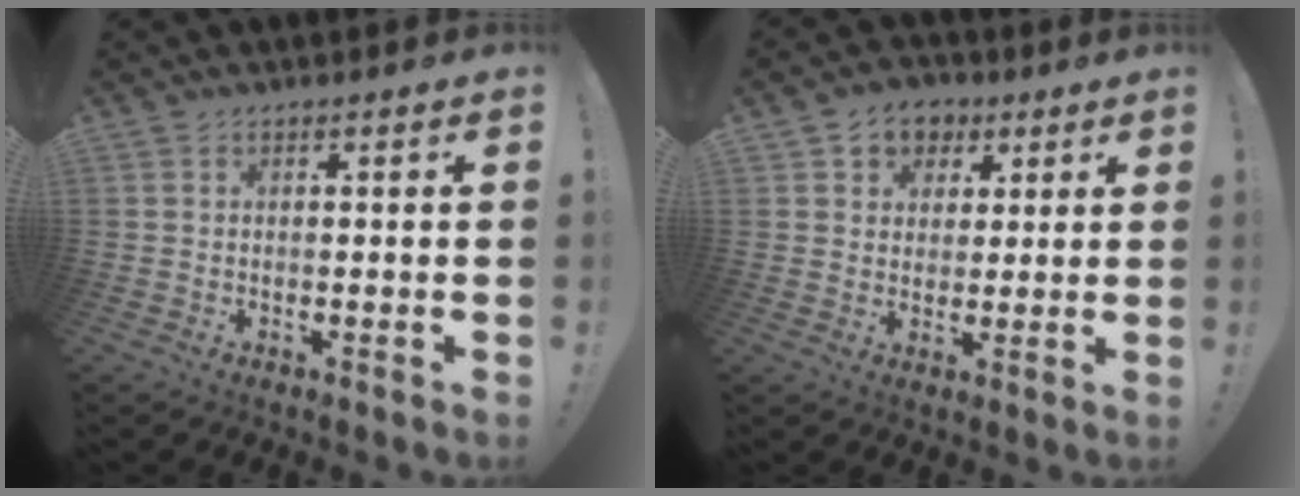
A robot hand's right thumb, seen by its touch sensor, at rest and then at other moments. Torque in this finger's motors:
{"motor_torque": [-0.39, 0.49, 0.03, 0.00, 0.00]}